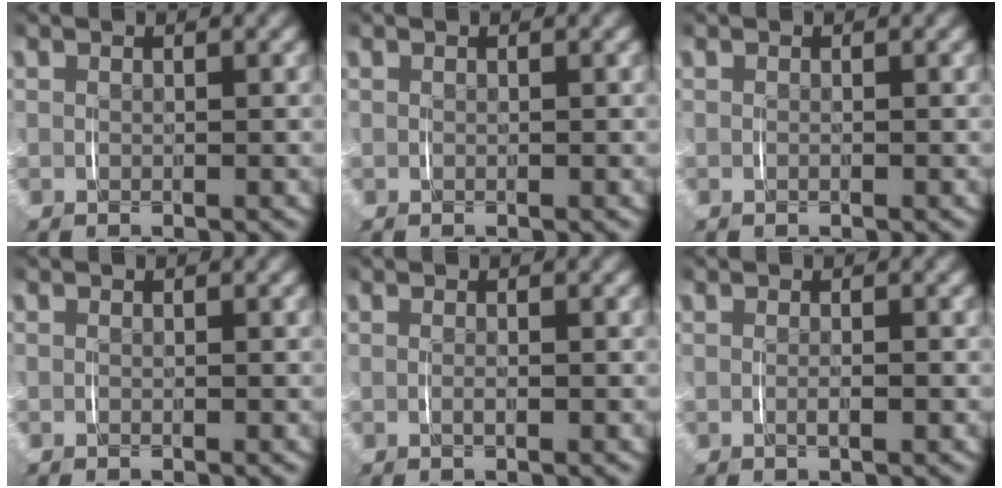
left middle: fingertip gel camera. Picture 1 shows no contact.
{"total": 0.0}
{"total": 0.0}
{"total": 0.0}
{"total": 0.5, "force": [-0.2, -0.1, 0.5], "torque": [-0.012, -0.003, -0.003]}
{"total": 0.8, "force": [-0.3, 0.0, 0.7], "torque": [-0.015, -0.002, -0.005]}